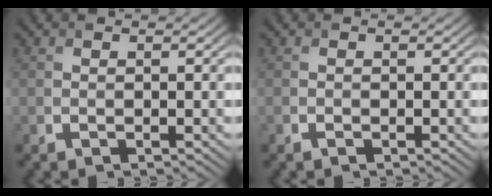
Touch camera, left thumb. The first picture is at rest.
{"total": 0.0}